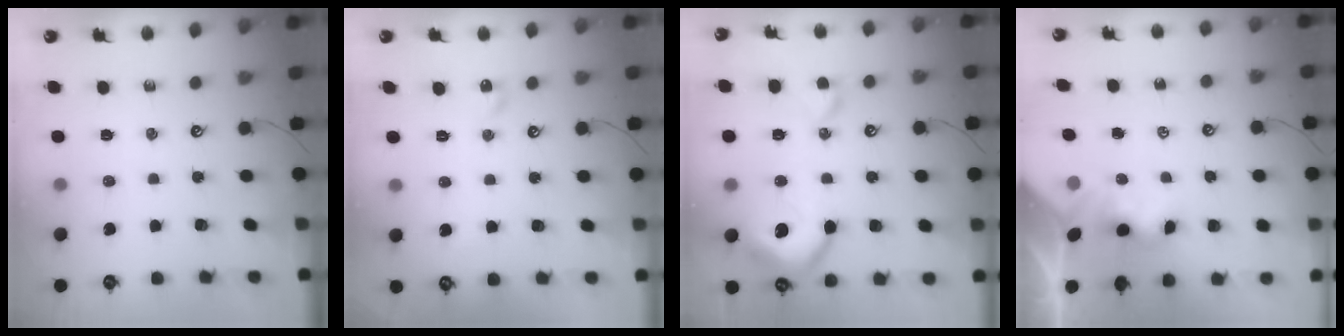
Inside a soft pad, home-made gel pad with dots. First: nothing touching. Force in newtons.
{"total": 3.4, "press": 3.3, "slide": 0.6}
{"total": 15.6, "press": 15.5, "slide": 1.8}
{"total": 3.4, "press": 3.4, "slide": 0.3}